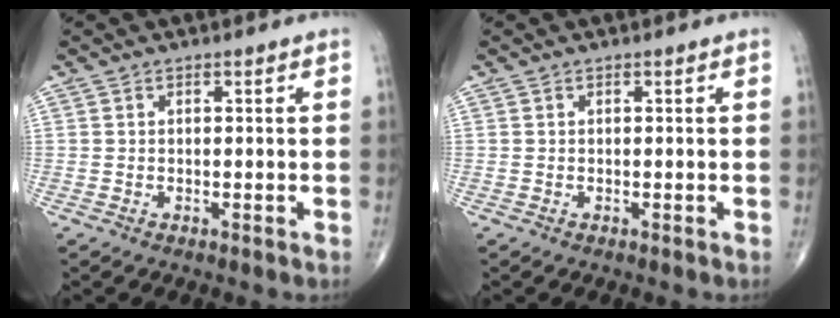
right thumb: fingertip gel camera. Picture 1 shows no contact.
{"total": 0.0}